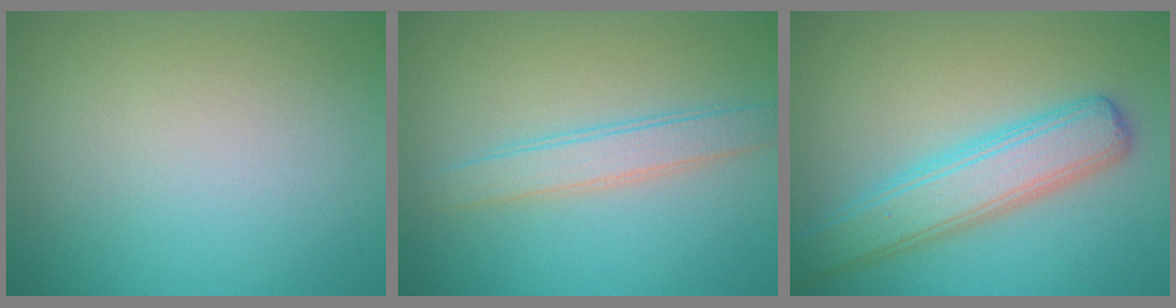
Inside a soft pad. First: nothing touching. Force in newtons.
{"total": 2.8, "press": 2.7, "slide": 0.1}
{"total": 5.3, "press": 5.3, "slide": 0.1}